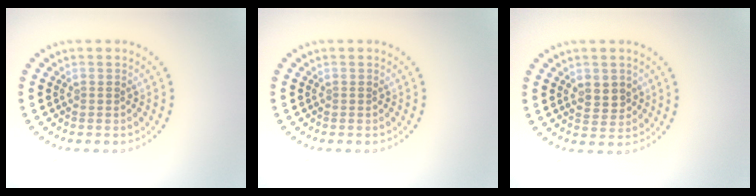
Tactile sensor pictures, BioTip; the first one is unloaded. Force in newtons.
{"total": 0.0}
{"total": 2.3, "press": 2.2, "slide": 0.6}